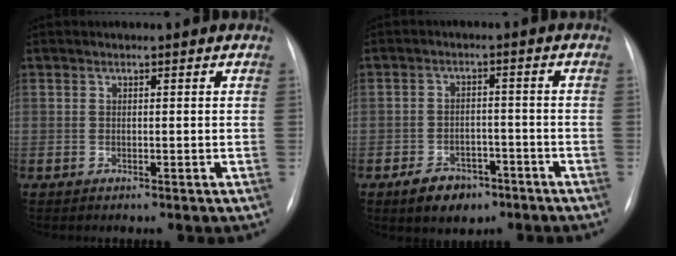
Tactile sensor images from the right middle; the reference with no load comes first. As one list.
[{"total": 6.1, "force": [-3.8, 3.7, 2.9], "torque": [-0.047, 0.005, -0.052]}]